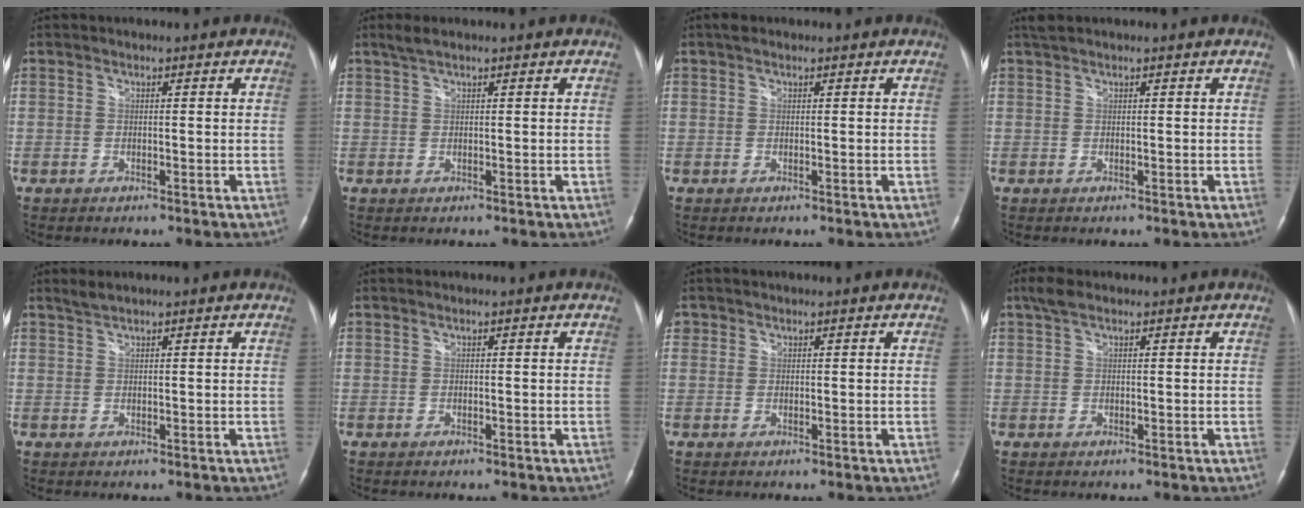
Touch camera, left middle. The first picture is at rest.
{"total": 1.8, "force": [1.4, 0.2, 1.1], "torque": [-0.031, 0.010, 0.029]}
{"total": 0.9, "force": [0.7, 0.5, 0.4], "torque": [-0.012, 0.015, 0.011]}
{"total": 1.3, "force": [1.1, 0.1, 0.6], "torque": [-0.017, 0.015, 0.025]}
{"total": 1.3, "force": [1.2, 0.0, 0.5], "torque": [-0.014, 0.006, 0.029]}
{"total": 0.0}
{"total": 1.2, "force": [0.6, 1.1, 0.1], "torque": [0.007, 0.003, 0.008]}
{"total": 2.4, "force": [1.7, 0.9, 1.5], "torque": [-0.035, 0.018, 0.034]}